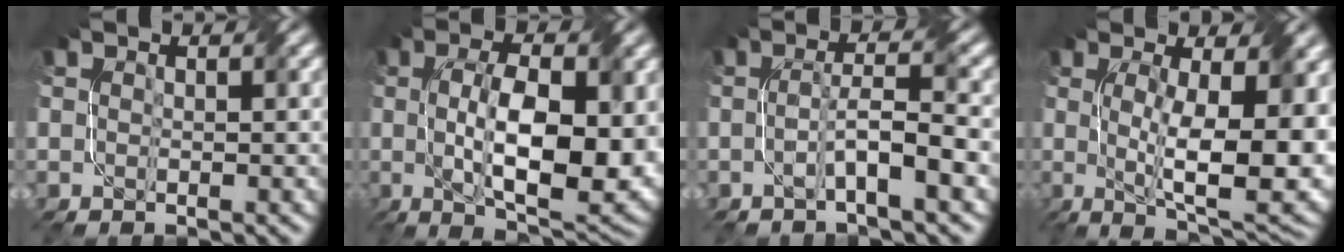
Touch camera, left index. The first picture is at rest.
{"total": 11.3, "force": [-0.2, 4.5, 10.3], "torque": [-0.163, -0.010, 0.003]}
{"total": 3.8, "force": [-1.3, 0.3, 3.5], "torque": [-0.062, 0.013, -0.029]}
{"total": 11.6, "force": [0.0, 3.6, 11.0], "torque": [-0.169, -0.011, 0.003]}